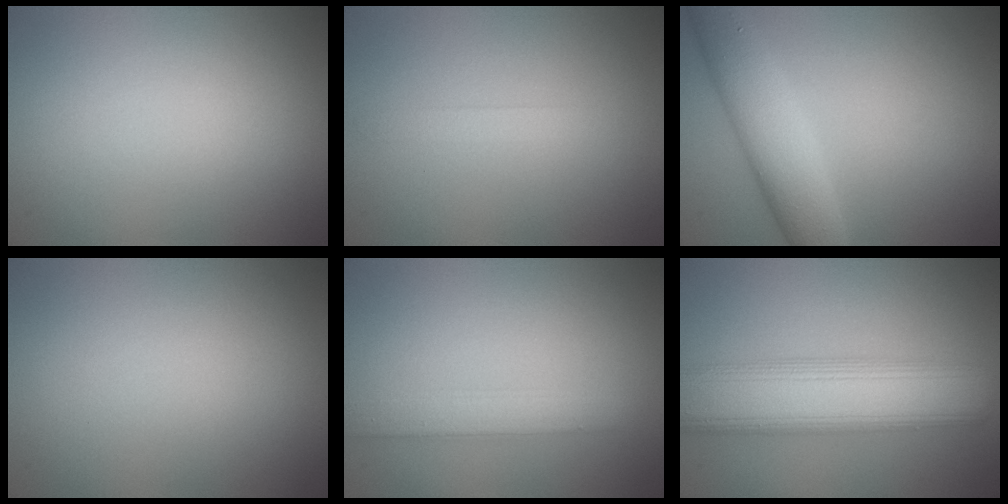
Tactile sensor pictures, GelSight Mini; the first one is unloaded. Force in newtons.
{"total": 1.1, "press": 1.0, "slide": 0.1}
{"total": 5.3, "press": 5.3, "slide": 0.2}
{"total": 0.0}
{"total": 2.5, "press": 2.5, "slide": 0.1}
{"total": 9.6, "press": 9.6, "slide": 0.2}